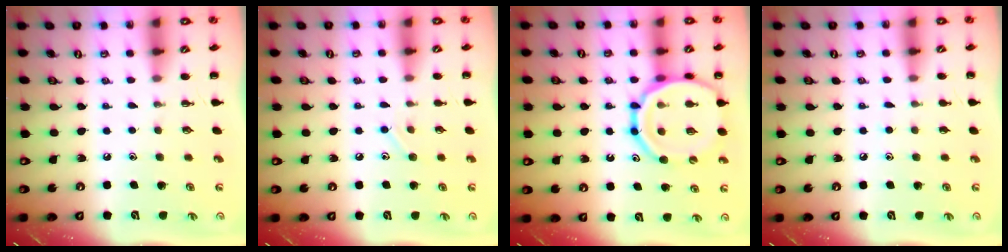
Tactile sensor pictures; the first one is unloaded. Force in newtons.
{"total": 6.7, "press": 6.5, "slide": 1.8}
{"total": 18.1, "press": 17.8, "slide": 3.3}
{"total": 4.9, "press": 4.6, "slide": 1.6}